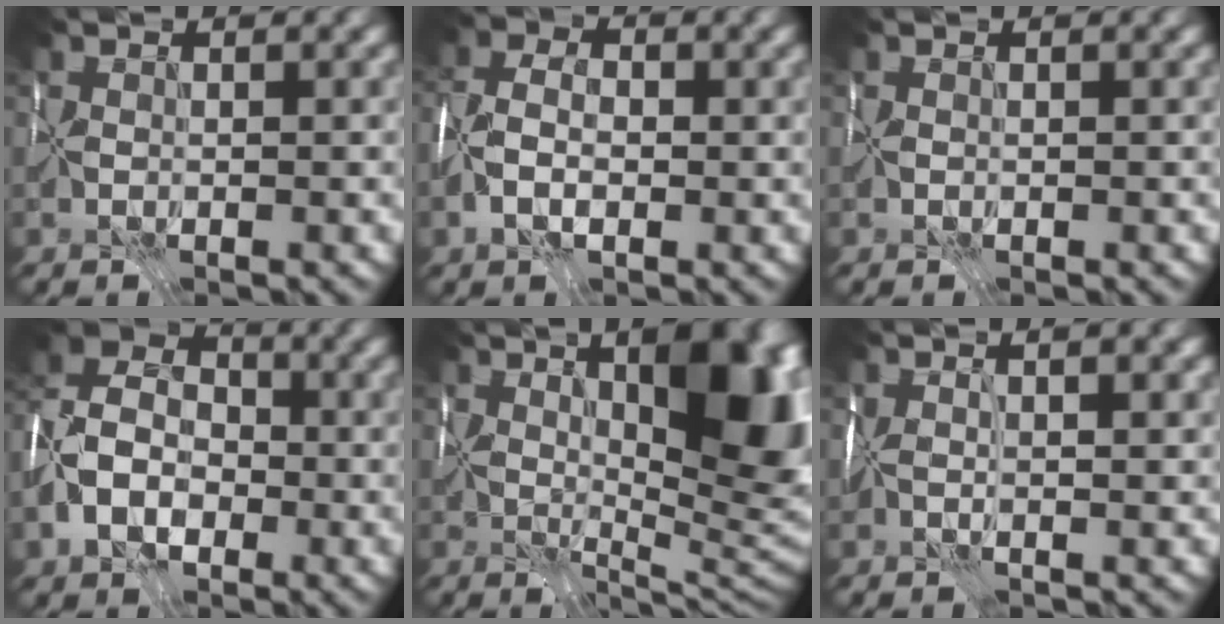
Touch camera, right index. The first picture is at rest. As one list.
[{"total": 4.9, "force": [-1.2, 3.1, 3.6], "torque": [-0.082, 0.006, -0.035]}, {"total": 0.0}, {"total": 8.1, "force": [-2.5, 5.8, 5.0], "torque": [-0.108, 0.004, -0.066]}, {"total": 15.0, "force": [4.1, 6.3, 13.0], "torque": [-0.145, 0.013, 0.063]}, {"total": 3.8, "force": [1.2, 1.3, 3.3], "torque": [-0.045, 0.009, 0.010]}]